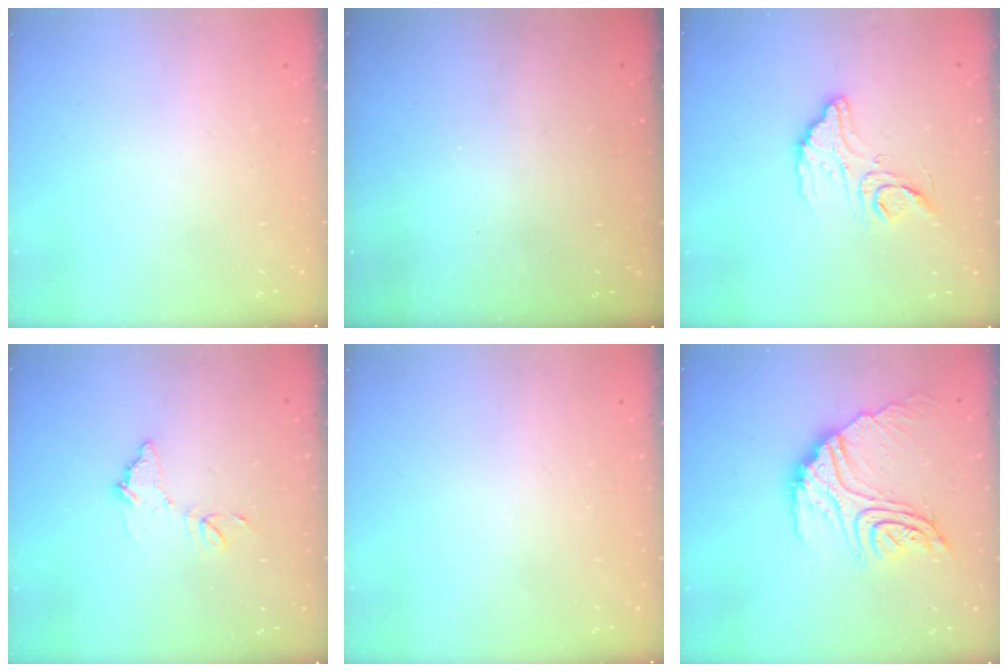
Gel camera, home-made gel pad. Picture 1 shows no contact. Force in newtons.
{"total": 3.0, "press": 3.0, "slide": 0.1}
{"total": 13.1, "press": 13.1, "slide": 0.8}
{"total": 8.4, "press": 8.4, "slide": 0.2}
{"total": 0.0}
{"total": 18.4, "press": 18.3, "slide": 1.5}